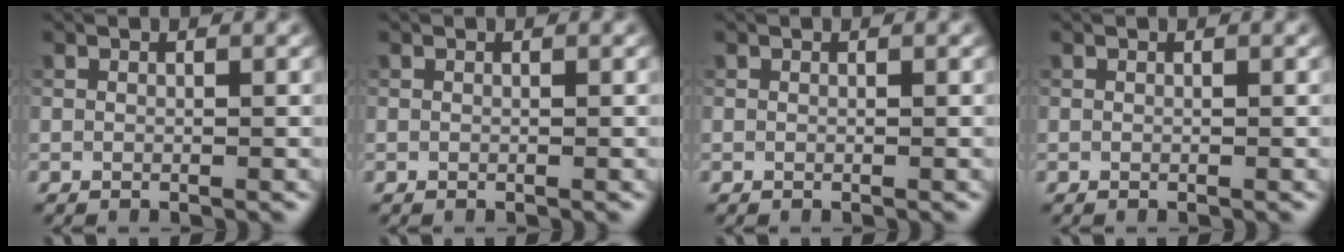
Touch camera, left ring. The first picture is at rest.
{"total": 0.0}
{"total": 0.0}
{"total": 0.0}